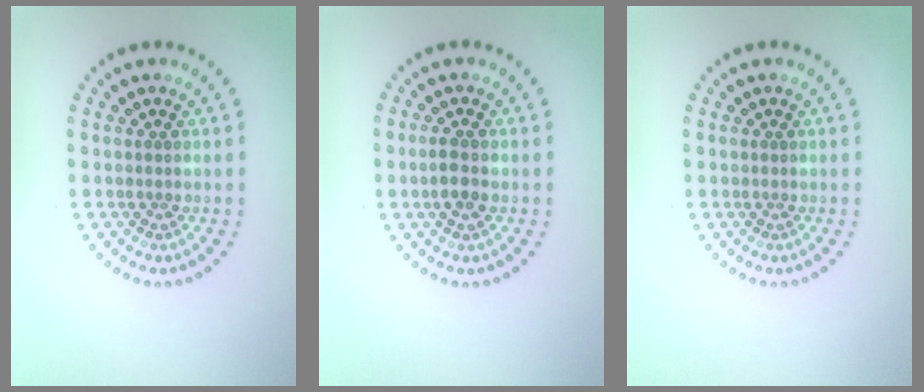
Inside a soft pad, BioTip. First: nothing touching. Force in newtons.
{"total": 1.8, "press": 1.7, "slide": 0.4}
{"total": 0.0}